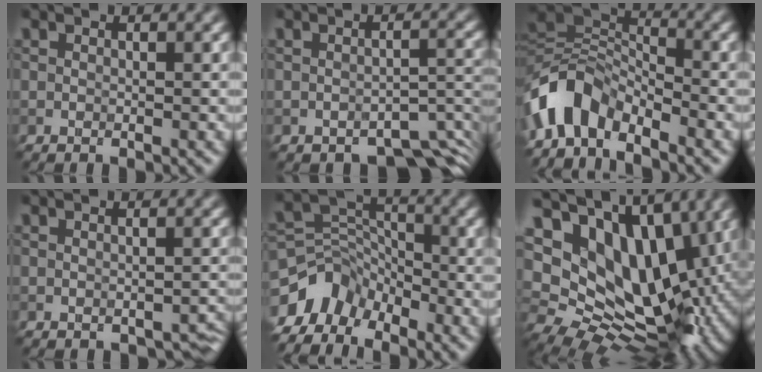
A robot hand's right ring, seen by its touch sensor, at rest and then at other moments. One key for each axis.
{"total": 5.5, "fx": -4.2, "fy": 2.0, "fz": 2.8, "tx": -0.026, "ty": -0.010, "tz": -0.056}
{"total": 5.4, "fx": -3.4, "fy": 2.9, "fz": 2.9, "tx": -0.043, "ty": 0.006, "tz": -0.078}
{"total": 2.6, "fx": -1.9, "fy": 1.1, "fz": 1.2, "tx": -0.017, "ty": 0.001, "tz": -0.018}
{"total": 5.5, "fx": -3.5, "fy": 3.5, "fz": 2.3, "tx": -0.039, "ty": 0.001, "tz": -0.077}
{"total": 15.1, "fx": 4.9, "fy": 9.9, "fz": 10.3, "tx": -0.172, "ty": -0.003, "tz": 0.090}